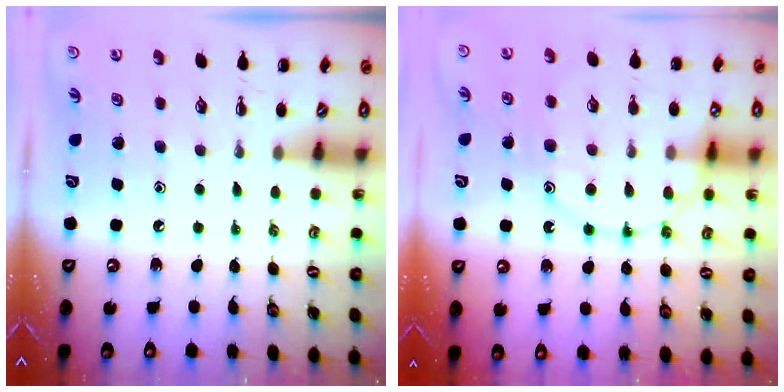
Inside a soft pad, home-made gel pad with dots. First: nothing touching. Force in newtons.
{"total": 13.5, "press": 13.5, "slide": 1.1}